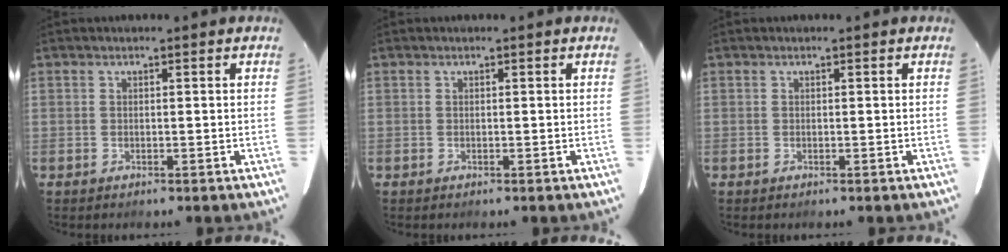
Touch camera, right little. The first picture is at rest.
{"total": 0.0}
{"total": 0.0}